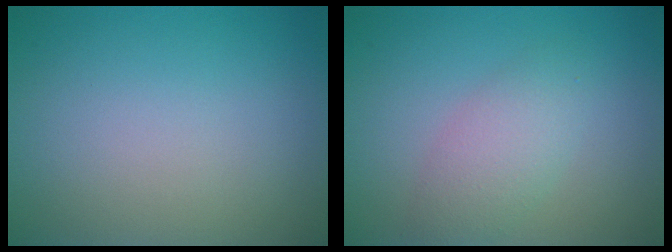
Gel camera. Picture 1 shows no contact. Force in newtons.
{"total": 3.0, "press": 3.0, "slide": 0.1}